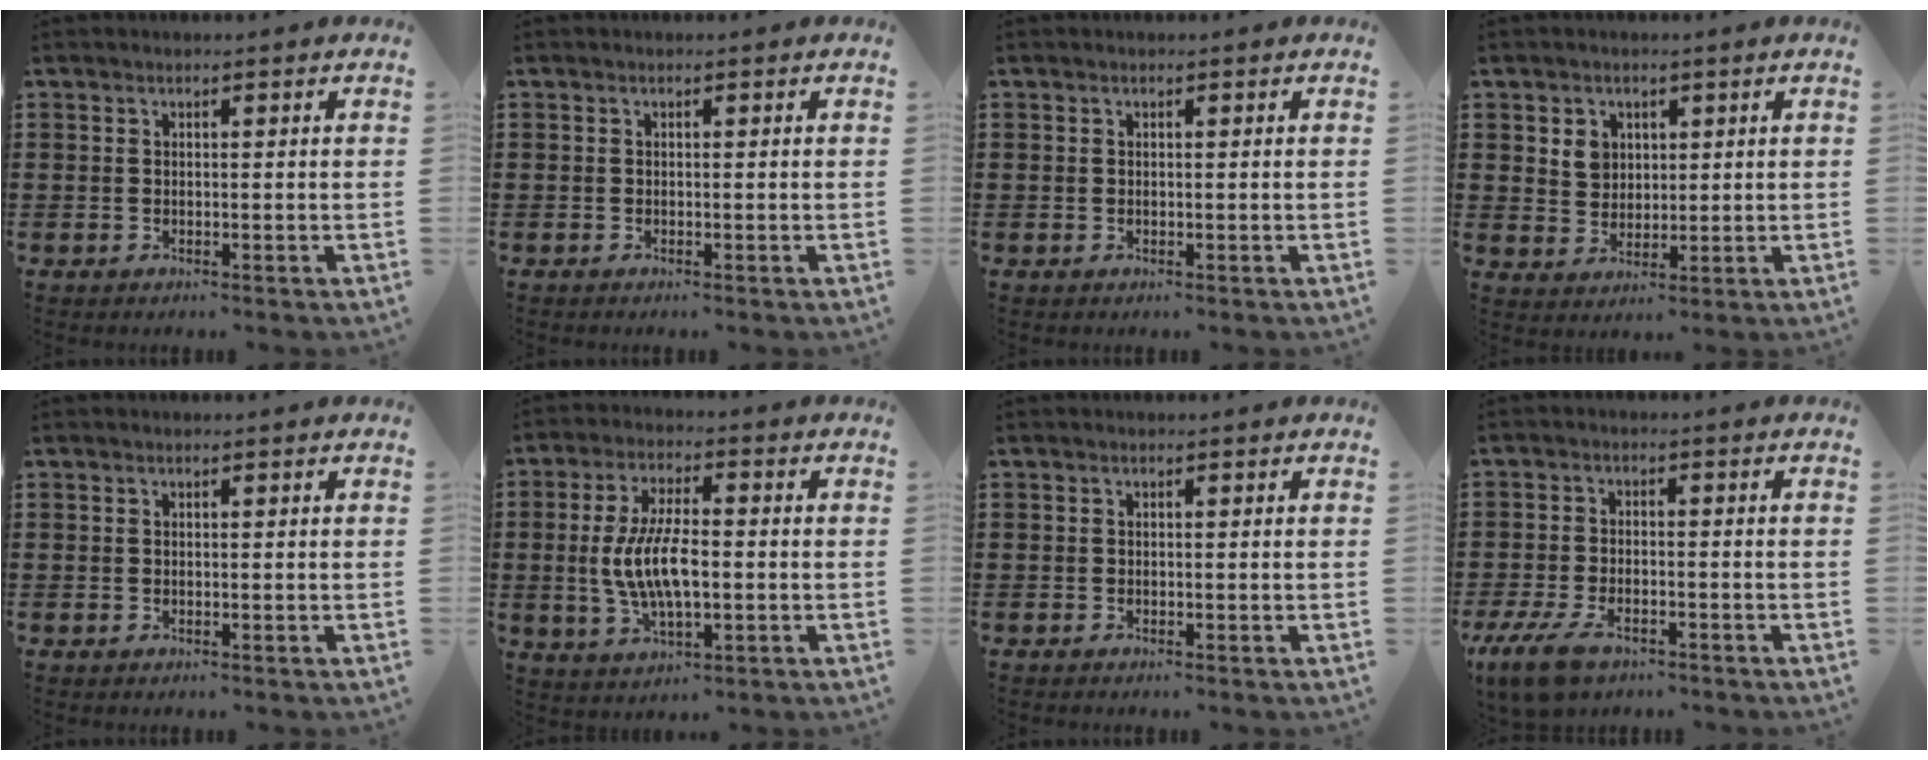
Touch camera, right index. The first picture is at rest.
{"total": 0.0}
{"total": 0.0}
{"total": 3.7, "force": [1.6, 3.1, 1.1], "torque": [-0.026, 0.006, 0.027]}
{"total": 0.0}
{"total": 9.2, "force": [-0.8, 3.7, 8.4], "torque": [-0.190, -0.007, -0.024]}
{"total": 0.0}
{"total": 5.8, "force": [-4.2, 1.9, 3.5], "torque": [-0.091, -0.009, -0.084]}